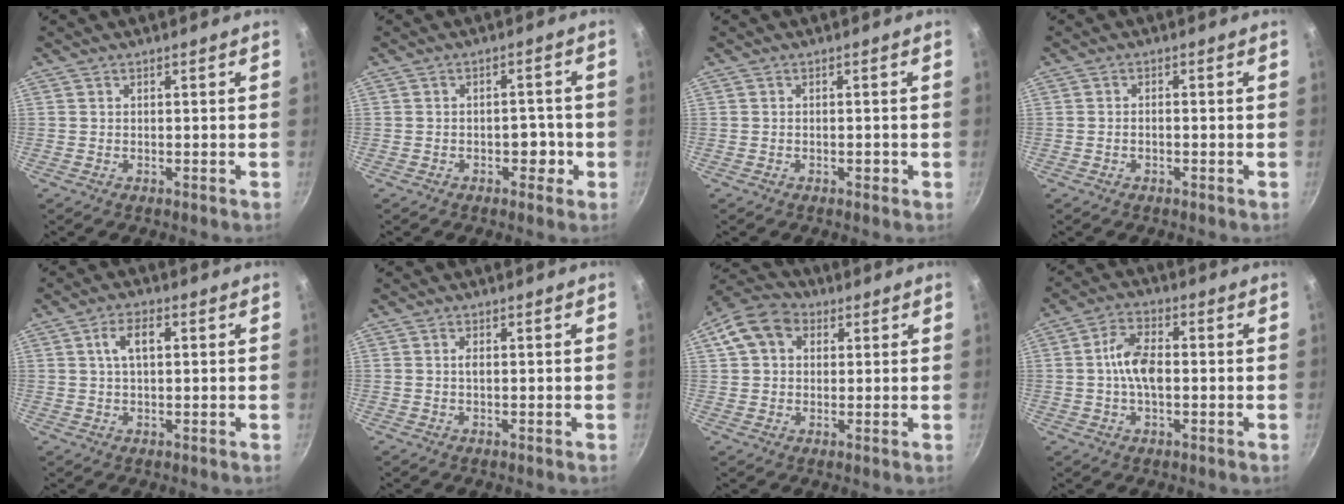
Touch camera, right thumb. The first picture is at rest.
{"total": 5.0, "force": [-2.2, 3.1, 3.3], "torque": [-0.006, 0.030, -0.030]}
{"total": 0.8, "force": [-0.4, 0.5, 0.5], "torque": [-0.006, 0.005, -0.005]}
{"total": 1.1, "force": [-0.5, 0.6, 0.8], "torque": [-0.017, 0.011, -0.011]}
{"total": 5.0, "force": [1.2, 2.5, 4.2], "torque": [-0.069, 0.011, 0.020]}
{"total": 1.0, "force": [0.2, 0.5, 0.9], "torque": [-0.017, 0.002, 0.001]}
{"total": 9.7, "force": [3.0, 7.5, 5.4], "torque": [-0.079, 0.018, 0.035]}
{"total": 7.8, "force": [-0.1, 4.1, 6.6], "torque": [-0.120, 0.019, -0.011]}